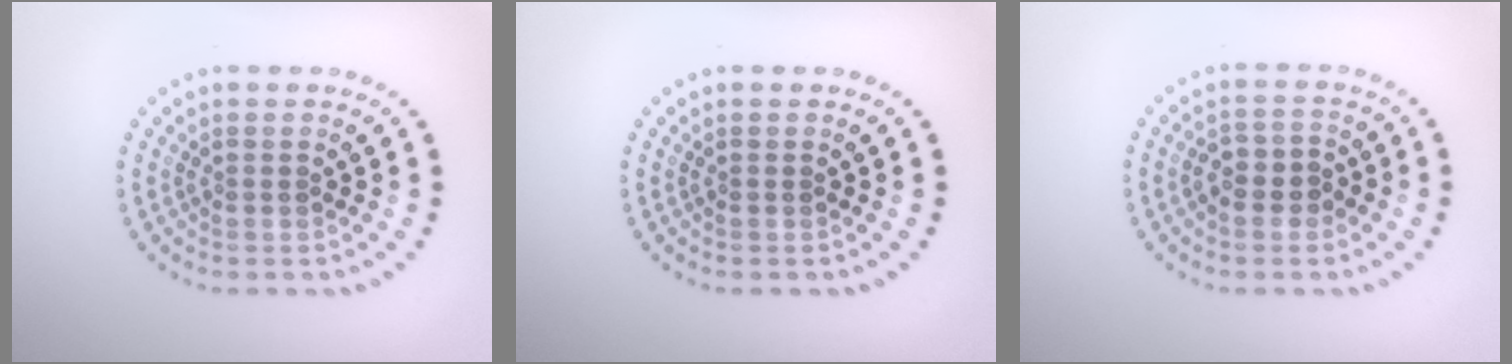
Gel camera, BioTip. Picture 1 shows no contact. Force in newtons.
{"total": 0.0}
{"total": 2.4, "press": 2.3, "slide": 0.9}